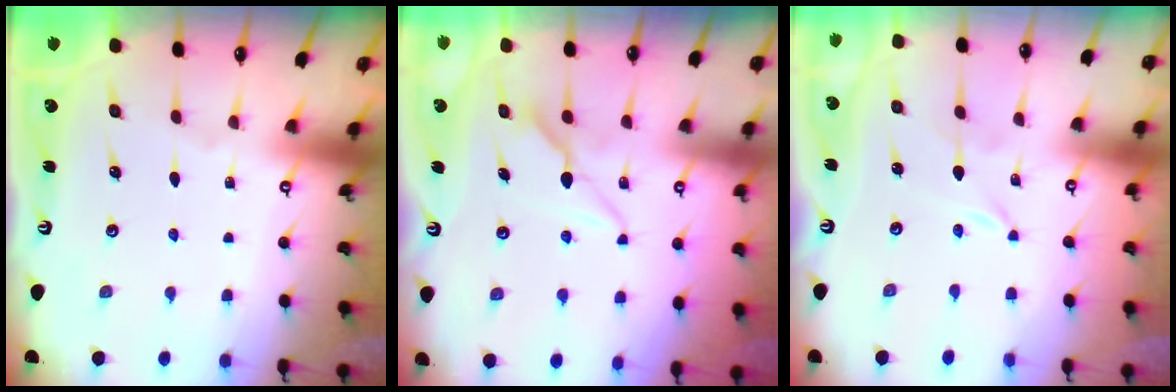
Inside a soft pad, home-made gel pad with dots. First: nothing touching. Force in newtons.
{"total": 8.4, "press": 8.4, "slide": 0.3}
{"total": 0.0}